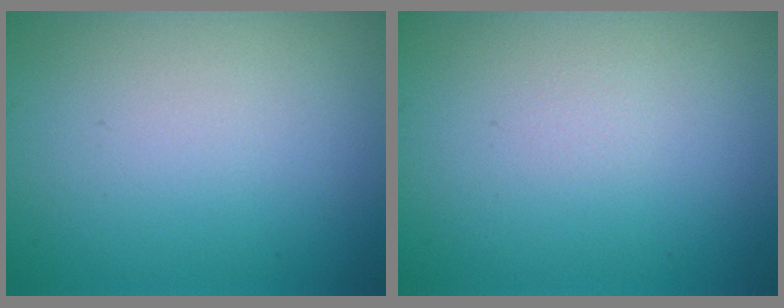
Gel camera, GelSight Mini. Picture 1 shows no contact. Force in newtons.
{"total": 0.0}